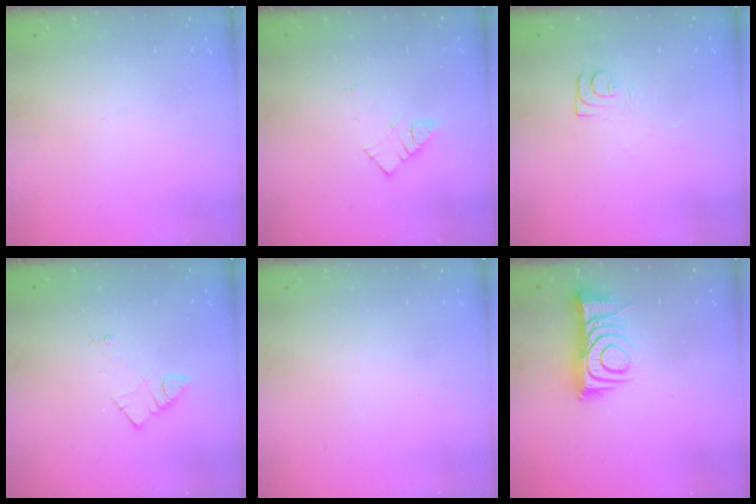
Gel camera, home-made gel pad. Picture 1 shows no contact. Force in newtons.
{"total": 4.3, "press": 4.3, "slide": 0.5}
{"total": 5.9, "press": 5.9, "slide": 0.8}
{"total": 3.8, "press": 3.8, "slide": 0.5}
{"total": 1.5, "press": 1.5, "slide": 0.1}
{"total": 10.9, "press": 10.9, "slide": 0.2}